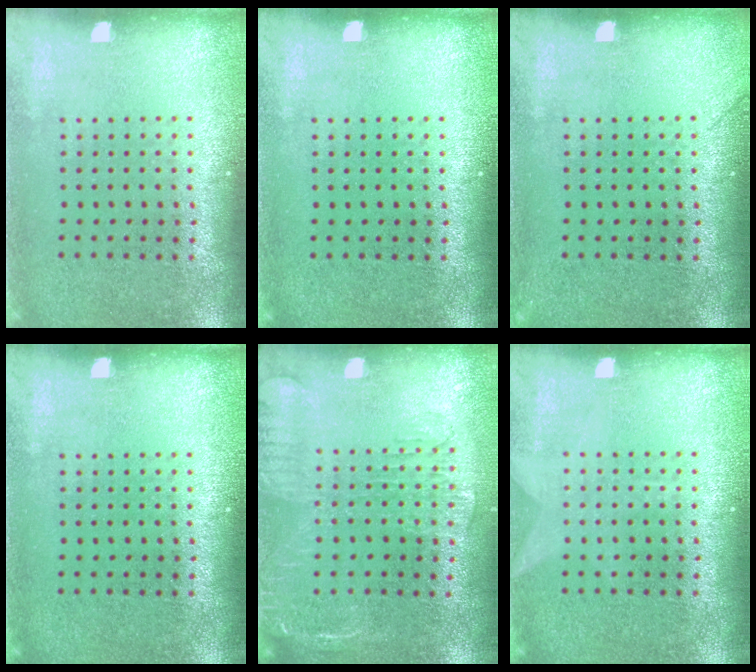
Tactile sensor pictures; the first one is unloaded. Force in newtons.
{"total": 0.0}
{"total": 0.8, "press": 0.8, "slide": 0.1}
{"total": 0.0}
{"total": 2.0, "press": 1.6, "slide": 1.1}
{"total": 0.9, "press": 0.9, "slide": 0.2}